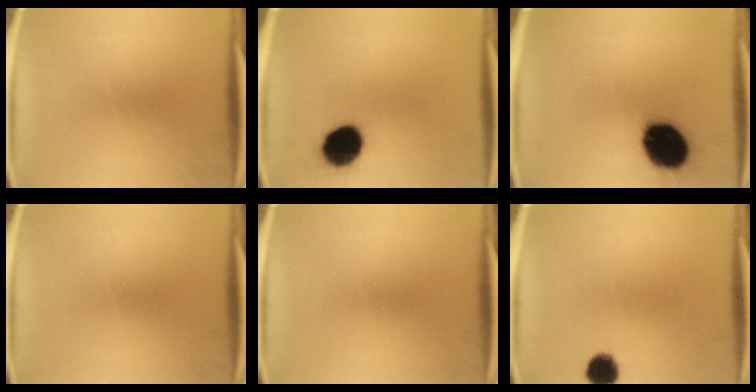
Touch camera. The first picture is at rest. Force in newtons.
{"total": 12.8}
{"total": 19.1}
{"total": 0.0}
{"total": 0.0}
{"total": 5.6}